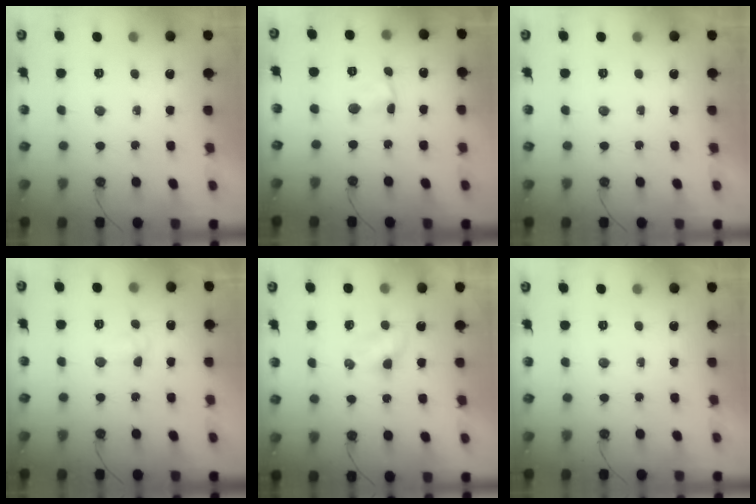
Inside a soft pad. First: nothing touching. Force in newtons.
{"total": 1.8, "press": 1.8, "slide": 0.2}
{"total": 0.0}
{"total": 3.0, "press": 3.0, "slide": 0.4}
{"total": 3.2, "press": 3.2, "slide": 0.4}
{"total": 0.0}